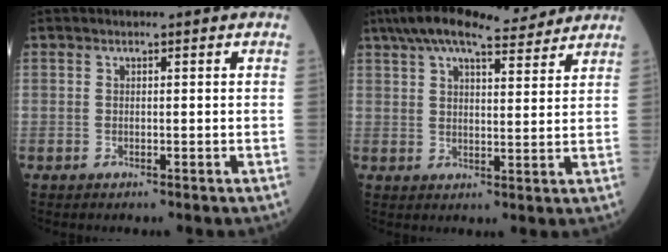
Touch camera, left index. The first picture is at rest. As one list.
[{"total": 14.1, "force": [12.1, 2.5, 6.8], "torque": [-0.122, 0.036, 0.181]}]